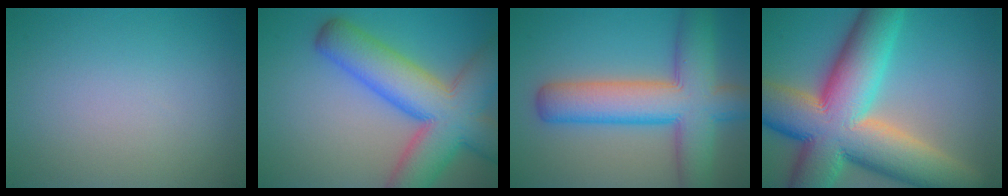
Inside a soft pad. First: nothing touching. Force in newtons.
{"total": 11.7, "press": 11.6, "slide": 0.6}
{"total": 9.9, "press": 9.9, "slide": 0.6}
{"total": 17.3, "press": 17.3, "slide": 0.9}